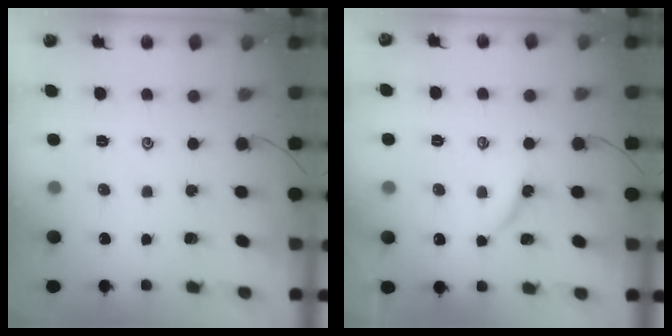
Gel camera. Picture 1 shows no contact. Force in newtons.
{"total": 4.2, "press": 4.1, "slide": 0.6}